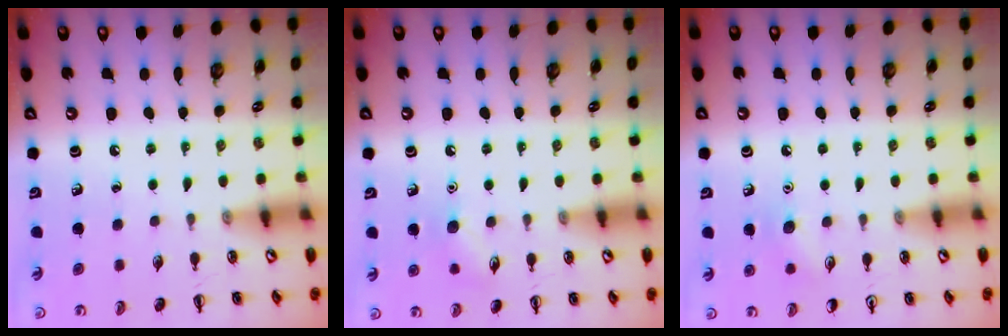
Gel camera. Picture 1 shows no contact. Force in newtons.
{"total": 7.8, "press": 7.7, "slide": 1.4}
{"total": 6.8, "press": 6.5, "slide": 2.0}